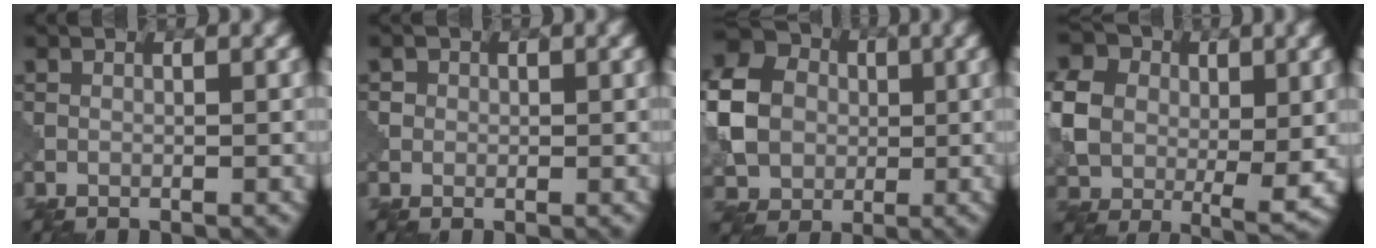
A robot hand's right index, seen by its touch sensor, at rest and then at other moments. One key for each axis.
{"total": 1.2, "fx": 0.2, "fy": 1.1, "fz": -0.1, "tx": 0.005, "ty": -0.001, "tz": 0.006}
{"total": 7.3, "fx": -0.3, "fy": 6.5, "fz": 3.2, "tx": -0.098, "ty": 0.002, "tz": -0.006}
{"total": 7.8, "fx": 0.8, "fy": 6.1, "fz": 4.8, "tx": -0.120, "ty": -0.014, "tz": 0.023}